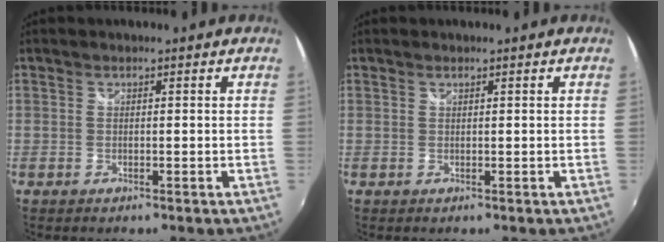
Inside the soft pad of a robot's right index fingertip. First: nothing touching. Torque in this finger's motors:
{"motor_torque": [0.02, 0.00, 0.03, 0.01]}